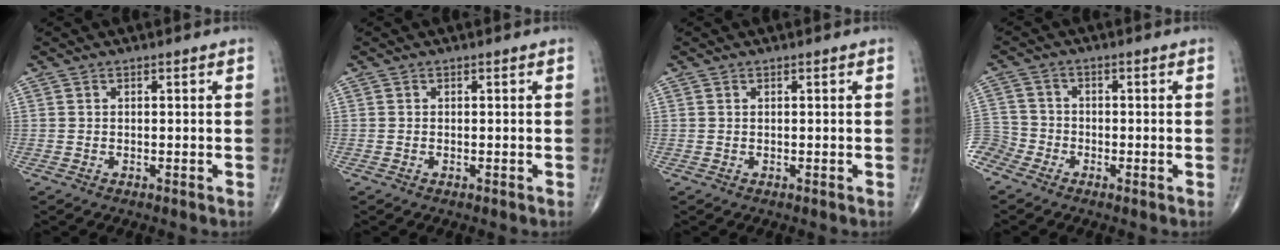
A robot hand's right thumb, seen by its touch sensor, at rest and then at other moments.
{"total": 0.0}
{"total": 0.0}
{"total": 5.5, "force": [-3.8, 3.8, 1.2], "torque": [-0.029, 0.012, -0.086]}